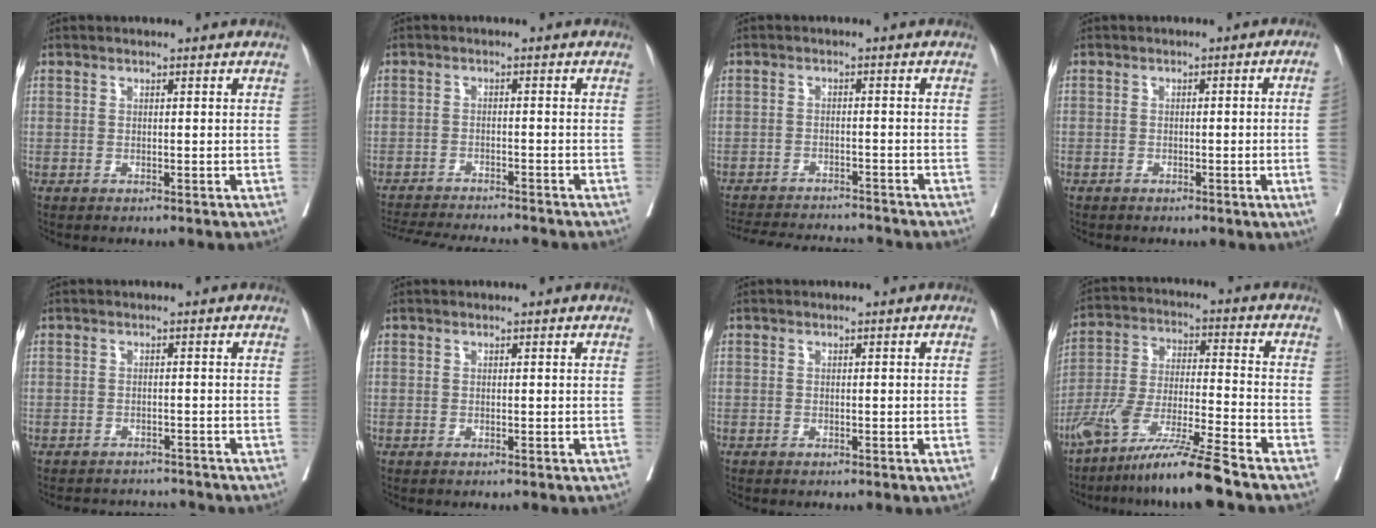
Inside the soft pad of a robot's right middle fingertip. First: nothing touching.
{"total": 12.7, "force": [-11.8, 1.0, 4.5], "torque": [-0.069, -0.013, -0.167]}
{"total": 12.0, "force": [-11.4, 1.6, 3.3], "torque": [-0.056, 0.000, -0.158]}
{"total": 3.9, "force": [-0.9, -1.0, 3.7], "torque": [-0.041, 0.001, -0.012]}
{"total": 4.9, "force": [-4.8, 1.1, -0.1], "torque": [0.007, 0.005, -0.066]}
{"total": 0.0}
{"total": 0.0}
{"total": 12.7, "force": [-9.7, -0.4, 8.2], "torque": [-0.156, -0.022, -0.182]}